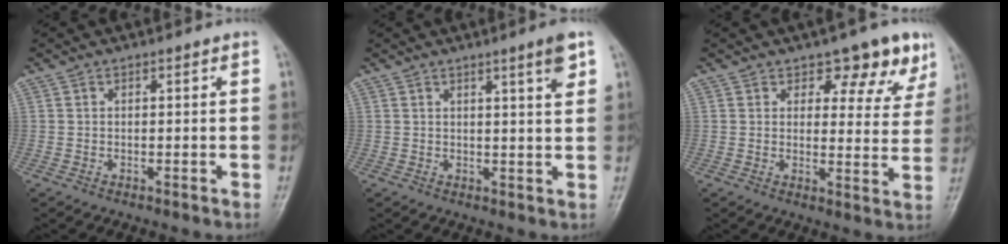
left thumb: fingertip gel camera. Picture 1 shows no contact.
{"total": 3.9, "force": [2.2, 0.0, 3.2], "torque": [-0.044, -0.015, 0.034]}
{"total": 9.0, "force": [6.1, 4.7, 4.6], "torque": [-0.014, -0.037, 0.068]}